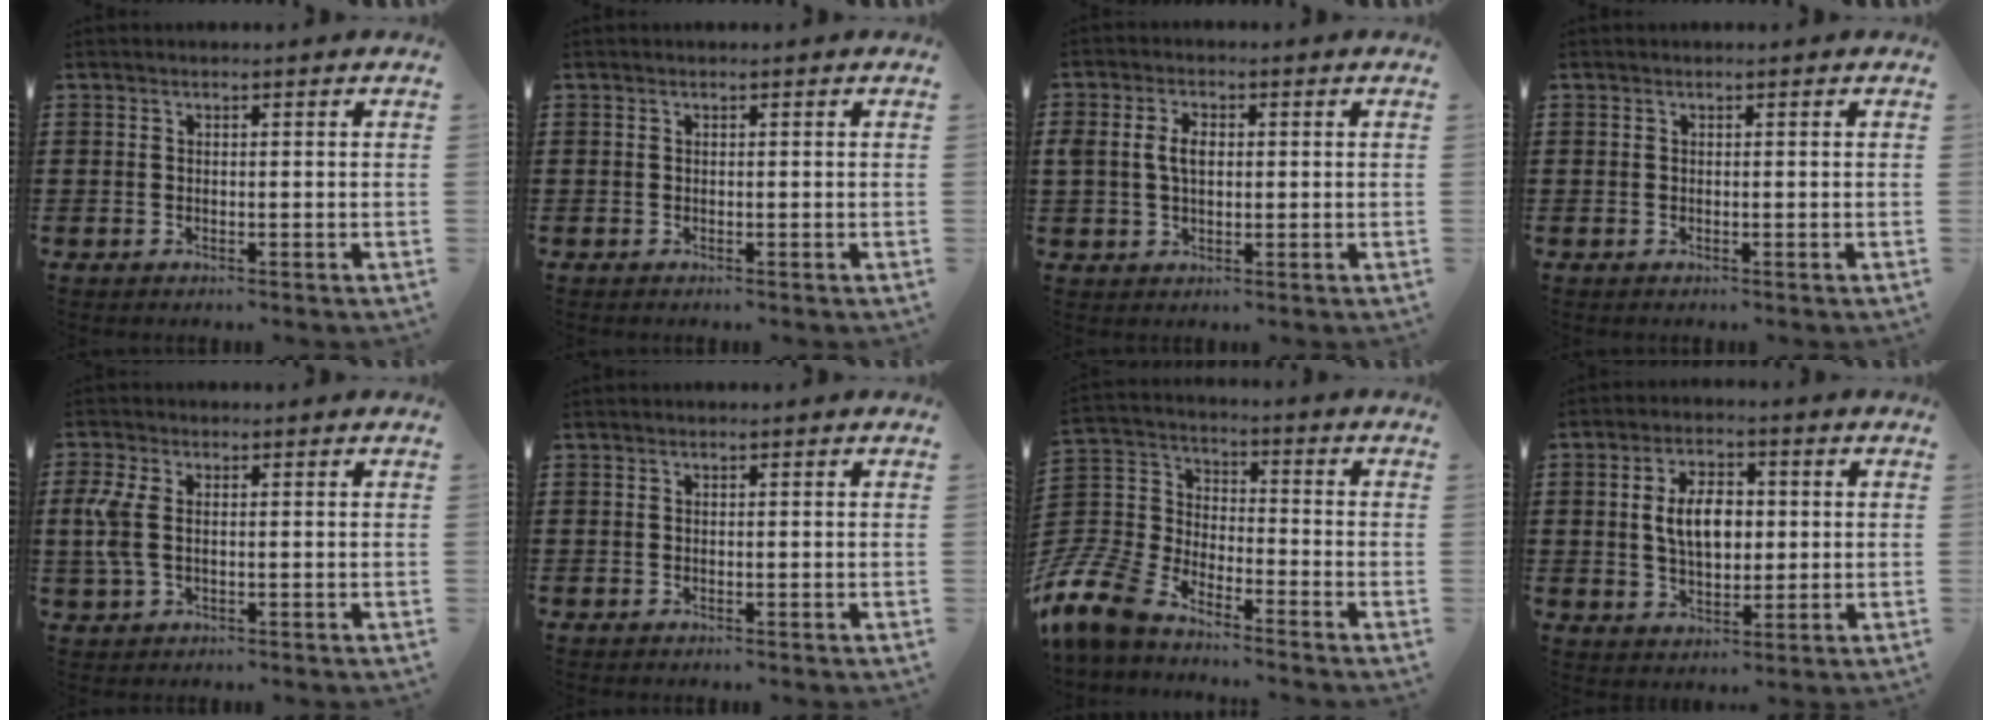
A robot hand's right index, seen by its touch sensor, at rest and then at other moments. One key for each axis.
{"total": 0.0}
{"total": 3.7, "fx": 0.4, "fy": 2.3, "fz": 2.9, "tx": -0.069, "ty": 0.009, "tz": 0.002}
{"total": 0.0}
{"total": 5.4, "fx": 0.1, "fy": 2.9, "fz": 4.5, "tx": -0.132, "ty": -0.007, "tz": -0.011}
{"total": 0.0}
{"total": 9.6, "fx": -8.2, "fy": 4.0, "fz": 3.2, "tx": -0.120, "ty": 0.004, "tz": -0.175}
{"total": 6.8, "fx": 1.0, "fy": 3.9, "fz": 5.5, "tx": -0.106, "ty": 0.004, "tz": 0.008}